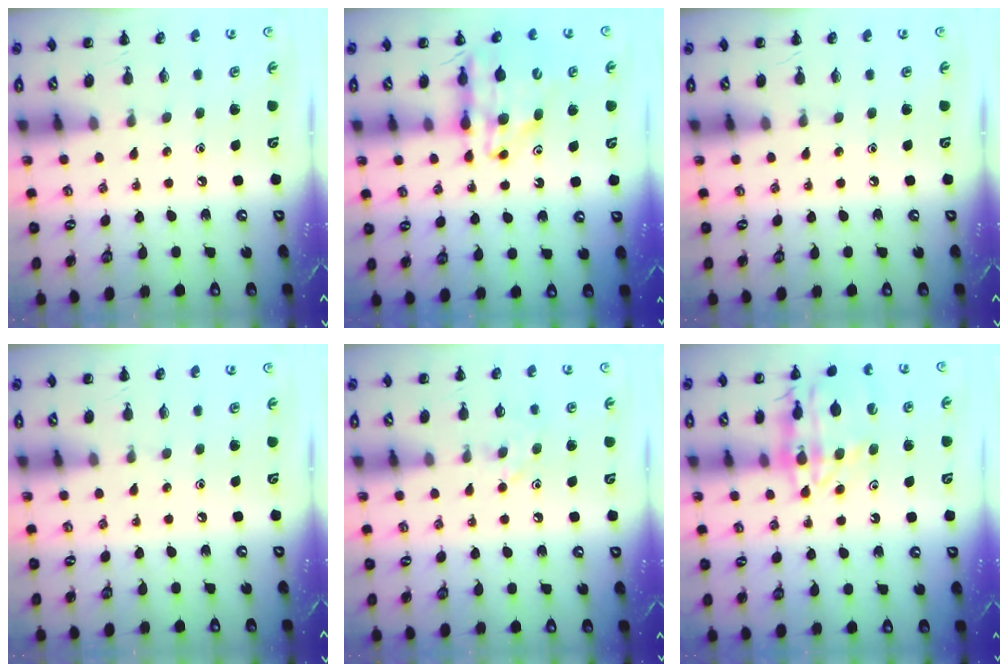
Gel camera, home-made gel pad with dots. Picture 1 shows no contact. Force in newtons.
{"total": 12.5, "press": 12.0, "slide": 3.6}
{"total": 0.0}
{"total": 0.0}
{"total": 6.5, "press": 6.3, "slide": 1.6}
{"total": 16.1, "press": 16.0, "slide": 2.2}